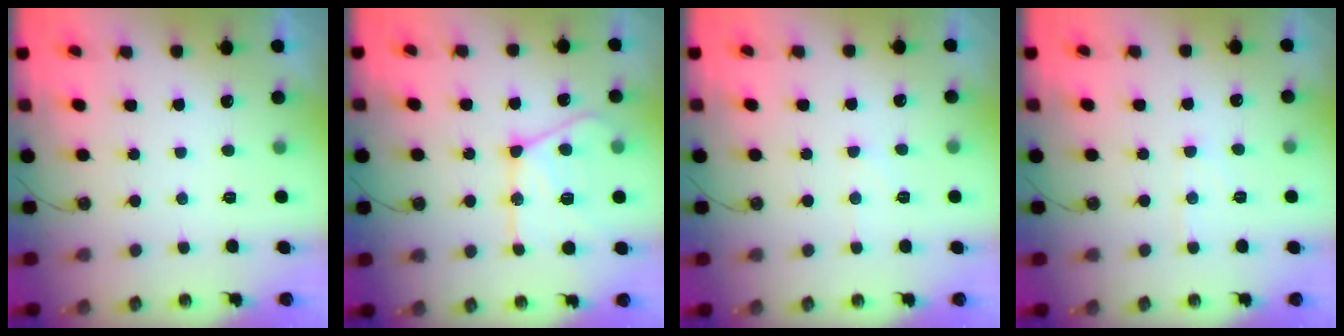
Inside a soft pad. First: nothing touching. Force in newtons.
{"total": 18.6, "press": 18.5, "slide": 1.7}
{"total": 5.6, "press": 5.6, "slide": 0.8}
{"total": 5.2, "press": 5.1, "slide": 0.8}